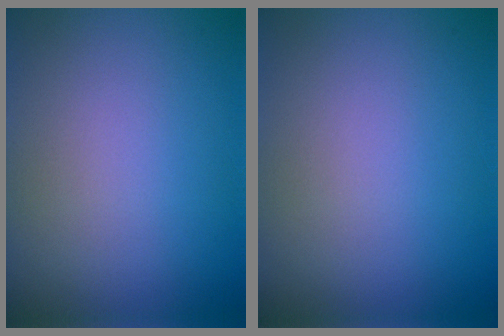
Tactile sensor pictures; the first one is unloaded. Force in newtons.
{"total": 0.0}